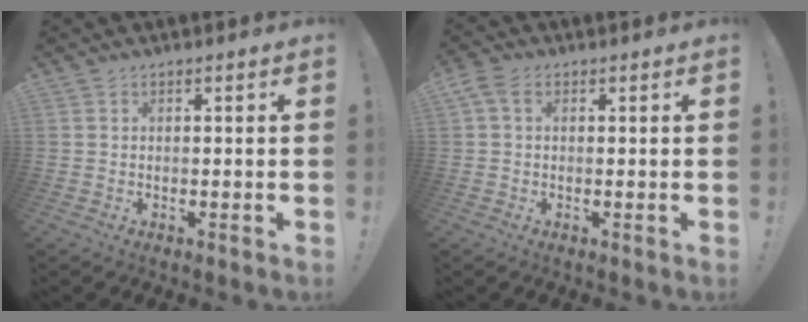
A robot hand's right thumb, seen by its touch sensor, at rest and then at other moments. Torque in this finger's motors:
{"motor_torque": [-0.35, 0.86, 0.93, 0.31, 0.30]}